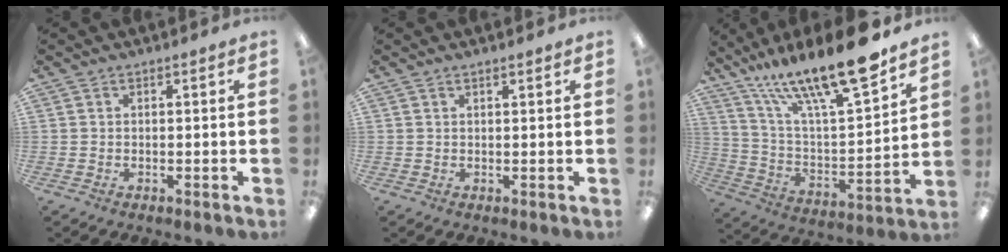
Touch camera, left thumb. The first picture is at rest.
{"total": 1.2, "force": [1.0, 0.2, 0.7], "torque": [-0.015, 0.001, 0.017]}
{"total": 22.1, "force": [17.6, 4.2, 12.8], "torque": [-0.216, -0.124, 0.292]}